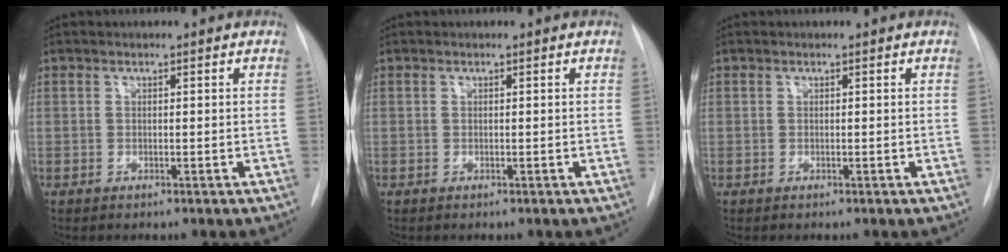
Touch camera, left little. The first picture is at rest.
{"total": 0.0}
{"total": 0.0}